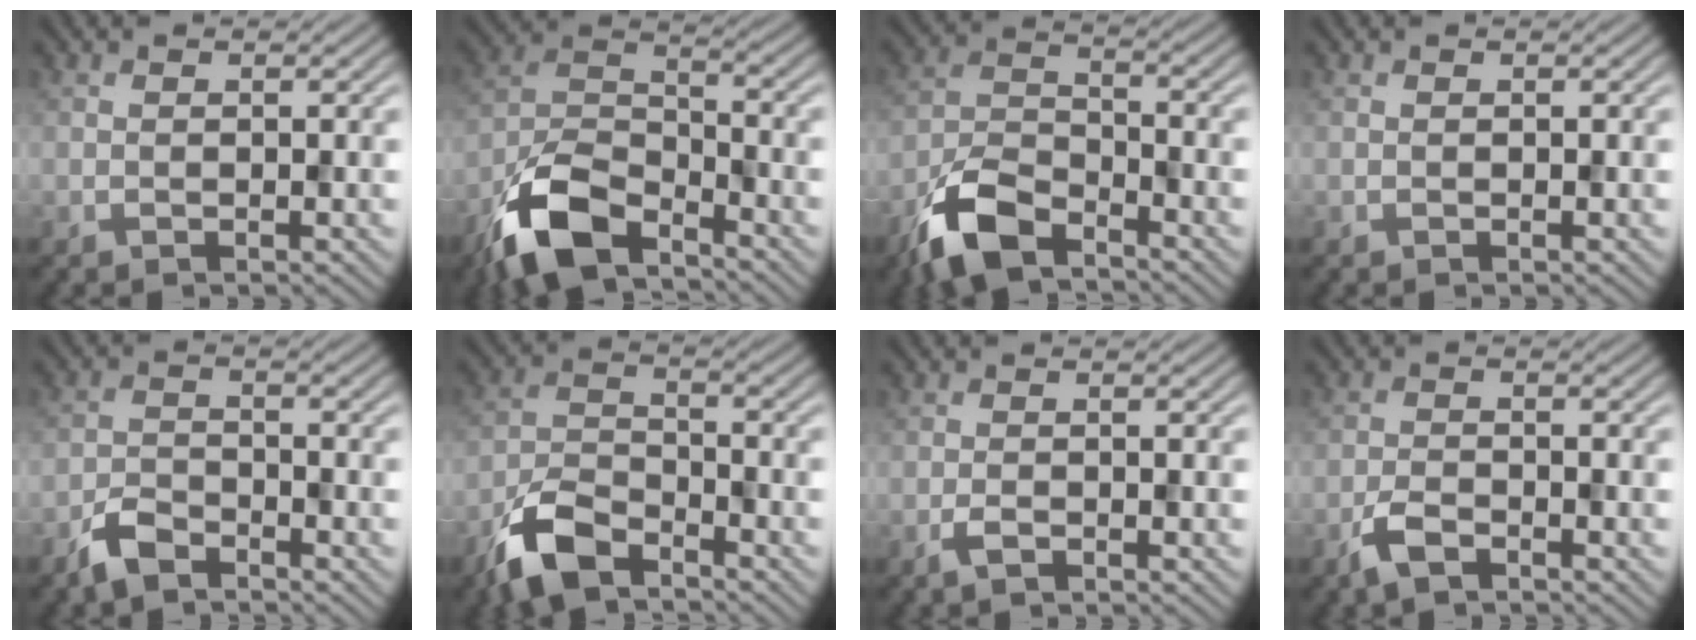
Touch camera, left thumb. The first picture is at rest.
{"total": 11.1, "force": [-7.6, 4.5, 6.7], "torque": [-0.134, -0.007, -0.167]}
{"total": 8.9, "force": [-6.3, 3.6, 5.2], "torque": [-0.104, -0.007, -0.141]}
{"total": 0.0}
{"total": 3.8, "force": [-3.0, 1.6, 1.8], "torque": [-0.036, 0.000, -0.071]}
{"total": 8.0, "force": [-5.7, 3.2, 4.5], "torque": [-0.091, -0.006, -0.130]}
{"total": 1.6, "force": [-1.0, 0.6, 1.1], "torque": [-0.024, -0.002, -0.020]}
{"total": 3.2, "force": [-2.2, 1.2, 1.9], "torque": [-0.042, -0.001, -0.051]}